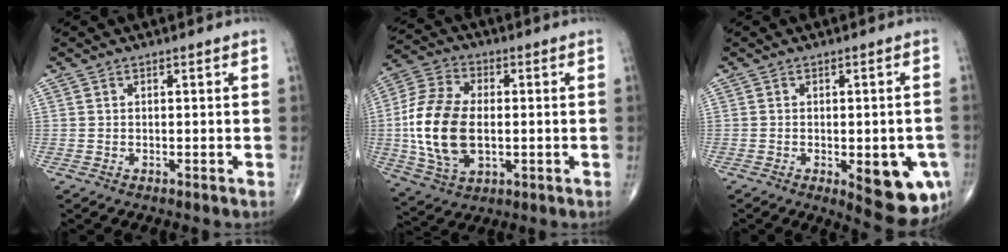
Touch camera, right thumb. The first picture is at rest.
{"total": 16.3, "force": [-0.8, 9.9, 12.9], "torque": [-0.260, 0.005, -0.012]}
{"total": 11.2, "force": [-3.5, 4.3, 9.7], "torque": [-0.092, -0.004, -0.032]}